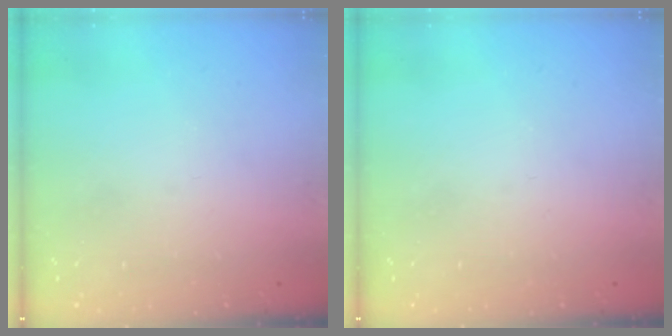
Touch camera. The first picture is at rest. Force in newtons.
{"total": 0.0}